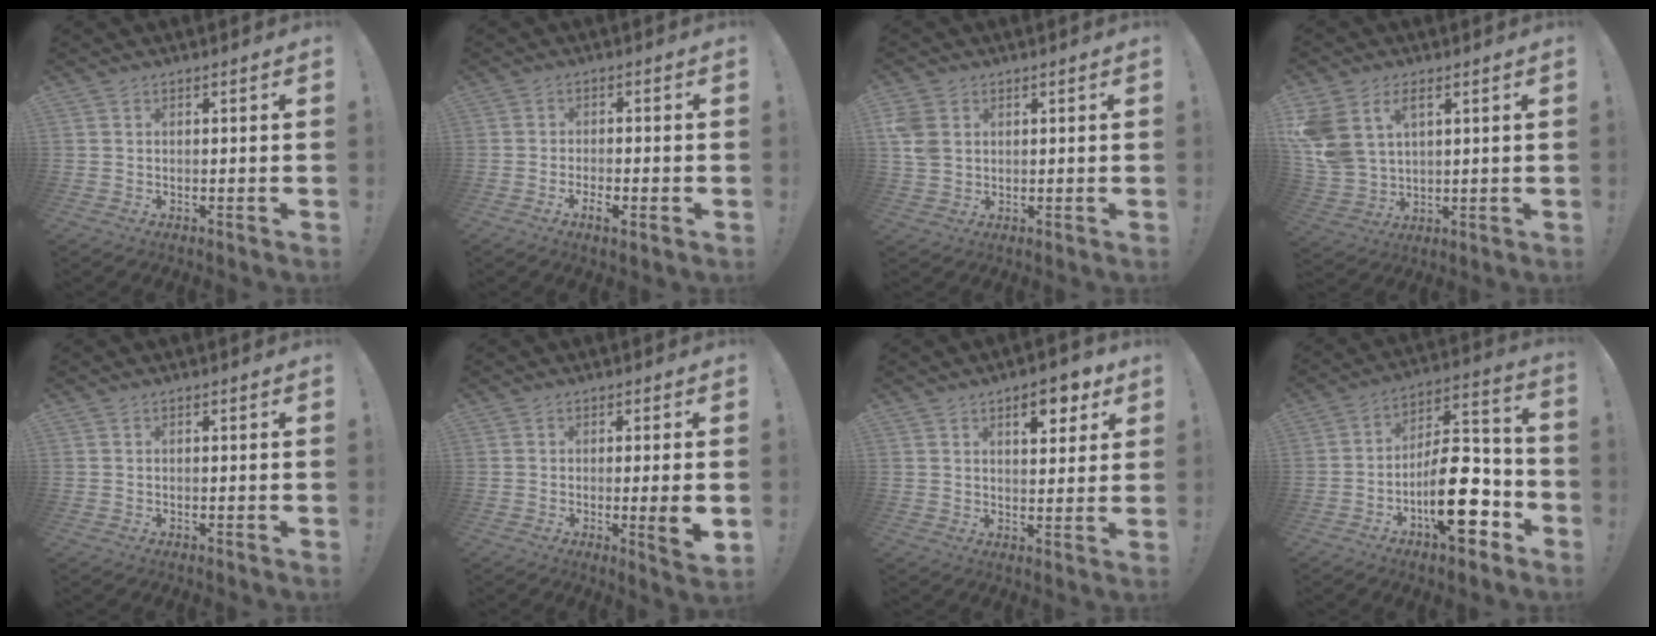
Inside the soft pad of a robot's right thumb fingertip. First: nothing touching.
{"total": 4.0, "force": [-2.2, 1.0, 3.2], "torque": [-0.060, 0.002, -0.037]}
{"total": 6.4, "force": [2.0, 4.9, 3.6], "torque": [-0.079, -0.005, 0.037]}
{"total": 10.1, "force": [4.7, 6.8, 5.8], "torque": [-0.130, -0.017, 0.094]}
{"total": 0.0}
{"total": 6.1, "force": [-0.9, -0.2, 6.0], "torque": [-0.093, -0.008, -0.014]}
{"total": 8.2, "force": [4.3, 4.0, 5.7], "torque": [-0.058, -0.017, 0.069]}
{"total": 20.2, "force": [-7.4, 8.9, 16.6], "torque": [-0.264, 0.051, -0.106]}